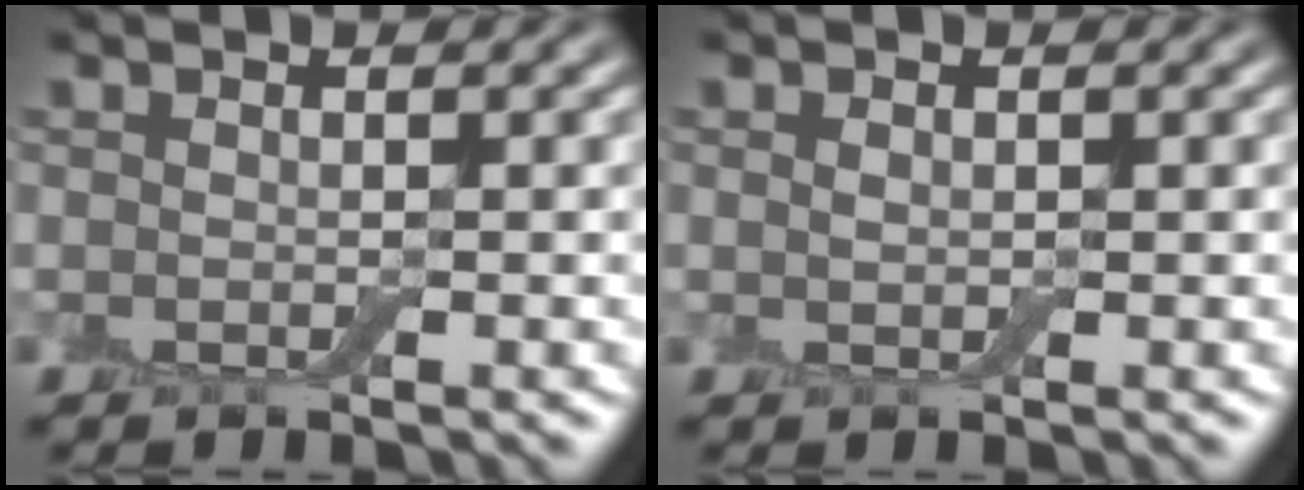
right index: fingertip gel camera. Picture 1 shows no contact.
{"total": 0.6, "force": [0.2, 0.4, 0.5], "torque": [-0.012, 0.001, 0.004]}